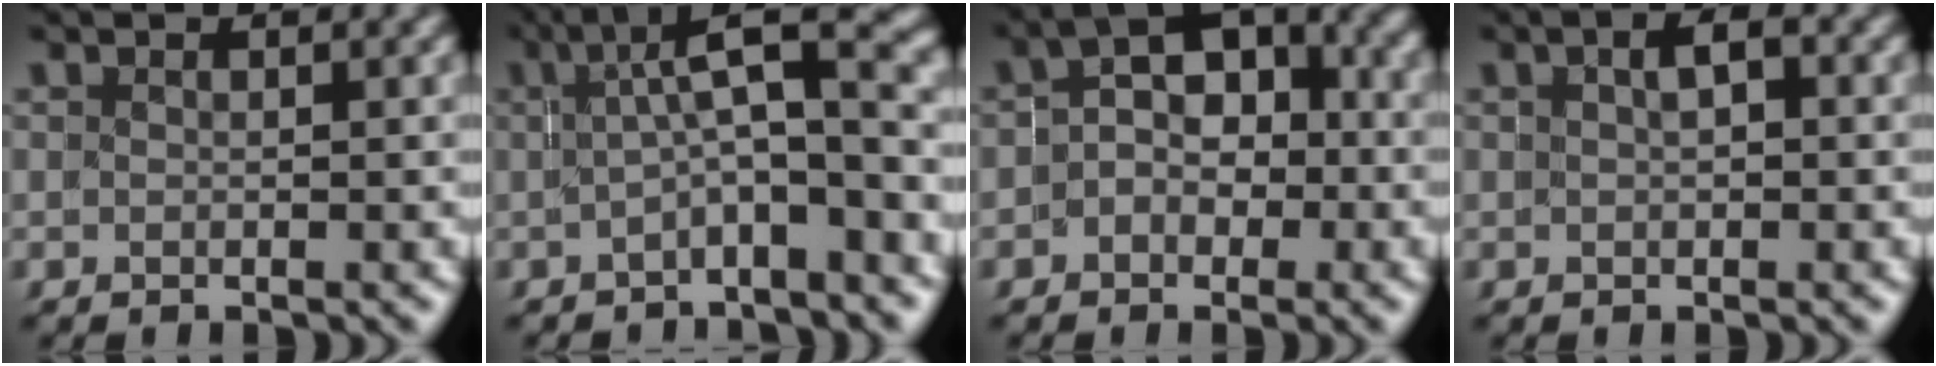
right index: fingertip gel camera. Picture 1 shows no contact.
{"total": 6.3, "force": [-0.2, 2.1, 6.0], "torque": [-0.074, 0.010, -0.001]}
{"total": 4.8, "force": [0.9, 3.1, 3.5], "torque": [-0.038, 0.011, 0.002]}
{"total": 1.5, "force": [0.4, 0.8, 1.2], "torque": [-0.013, 0.004, 0.007]}